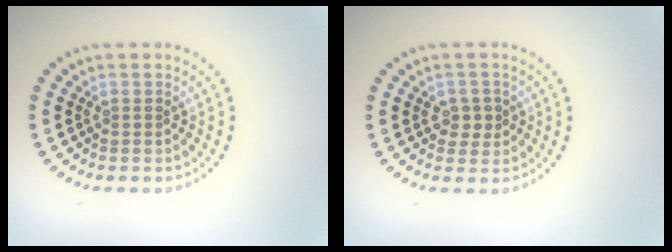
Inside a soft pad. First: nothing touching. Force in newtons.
{"total": 1.8, "press": 1.7, "slide": 0.5}